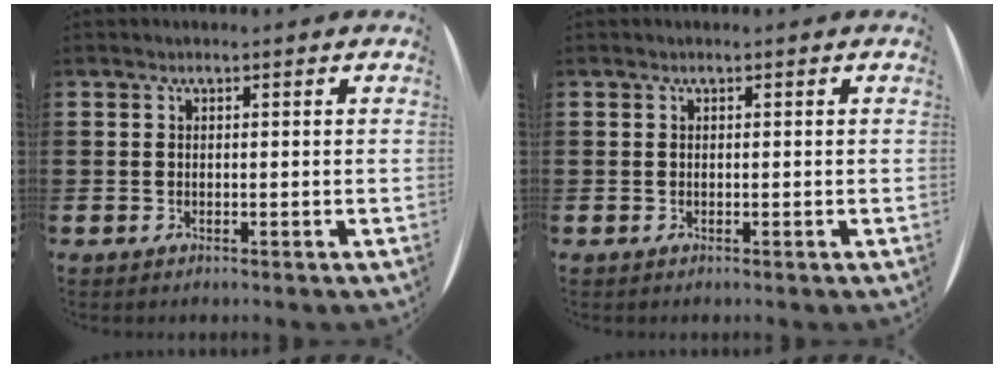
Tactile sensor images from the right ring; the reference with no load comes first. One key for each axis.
{"total": 0.0}